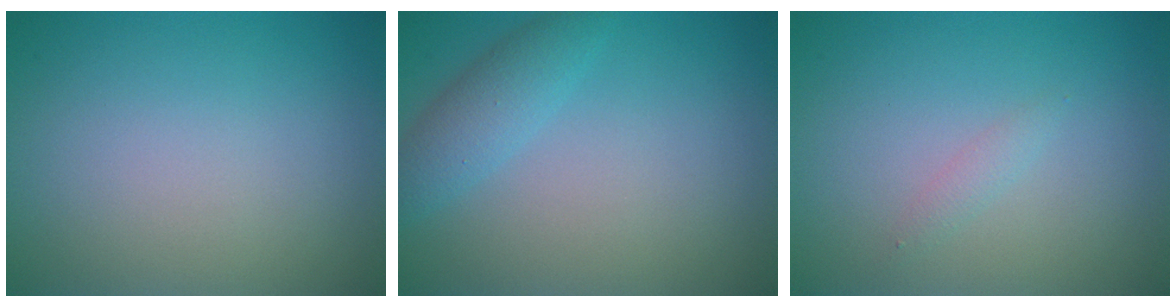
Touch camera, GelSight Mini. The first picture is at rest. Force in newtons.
{"total": 2.7, "press": 2.7, "slide": 0.1}
{"total": 0.8, "press": 0.8, "slide": 0.1}